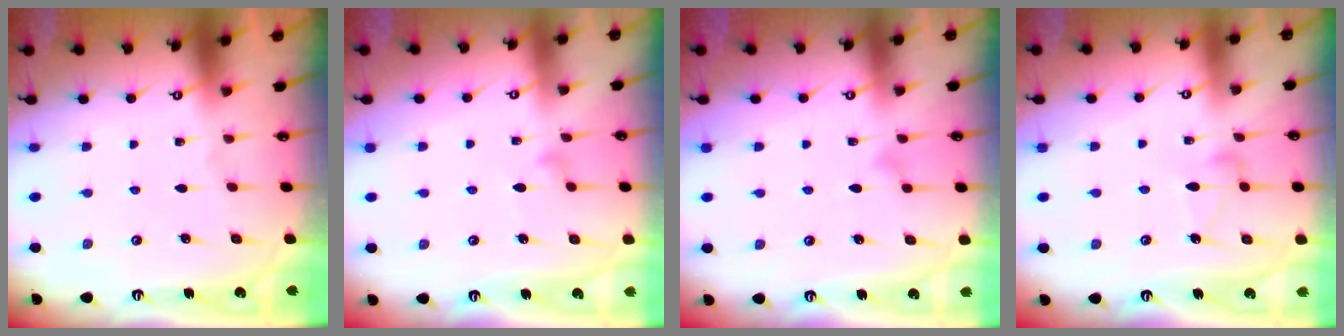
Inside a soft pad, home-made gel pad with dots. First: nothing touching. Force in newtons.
{"total": 7.9, "press": 7.9, "slide": 0.4}
{"total": 6.1, "press": 6.1, "slide": 0.3}
{"total": 6.7, "press": 6.7, "slide": 0.4}